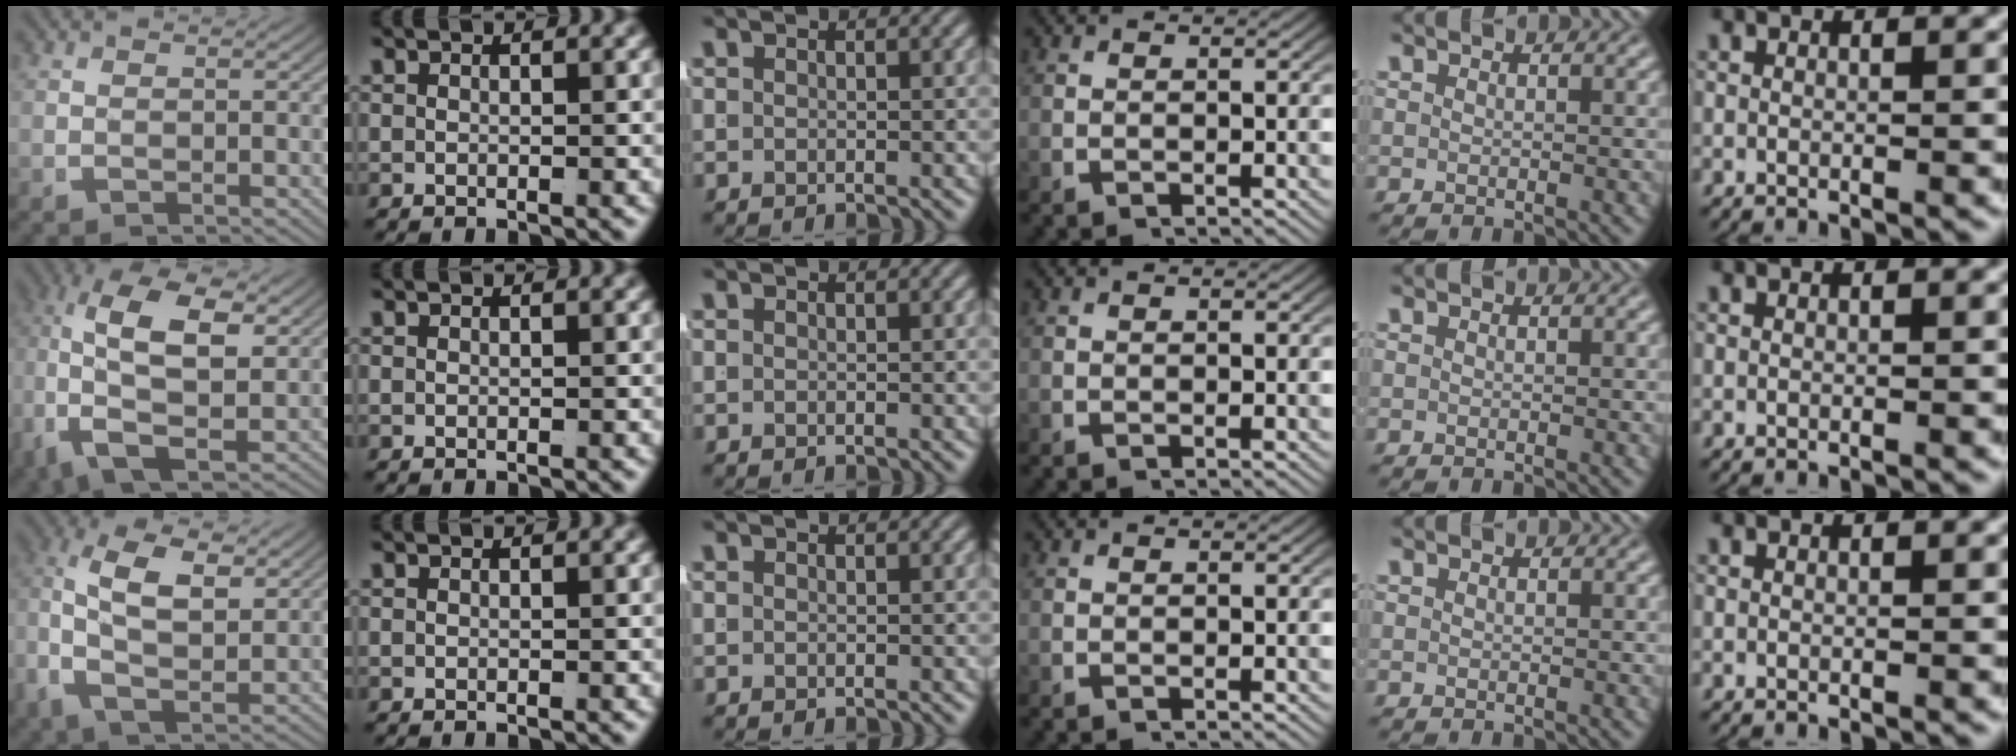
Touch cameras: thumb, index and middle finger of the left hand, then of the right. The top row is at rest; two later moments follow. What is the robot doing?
{"motion": "lift_and_place", "object": "coat"}